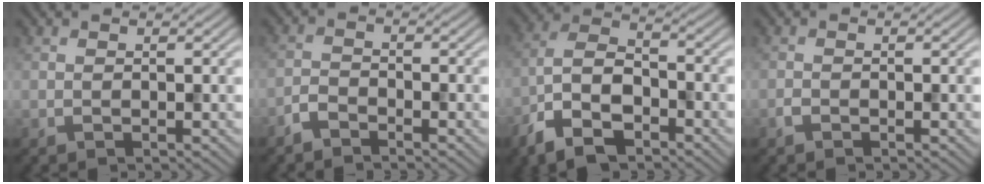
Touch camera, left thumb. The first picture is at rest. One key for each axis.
{"total": 2.2, "fx": -2.0, "fy": 0.6, "fz": 0.8, "tx": -0.017, "ty": 0.001, "tz": -0.049}
{"total": 9.7, "fx": -6.0, "fy": 4.5, "fz": 6.2, "tx": -0.126, "ty": -0.006, "tz": -0.128}
{"total": 0.8, "fx": -0.6, "fy": 0.4, "fz": 0.3, "tx": -0.007, "ty": 0.000, "tz": -0.014}